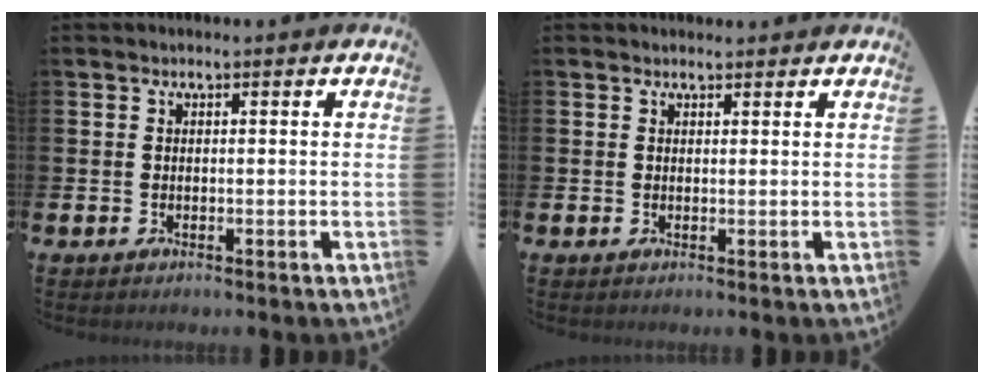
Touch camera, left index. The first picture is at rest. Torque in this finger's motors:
{"motor_torque": [0.58, -1.56, 0.04, 0.01]}